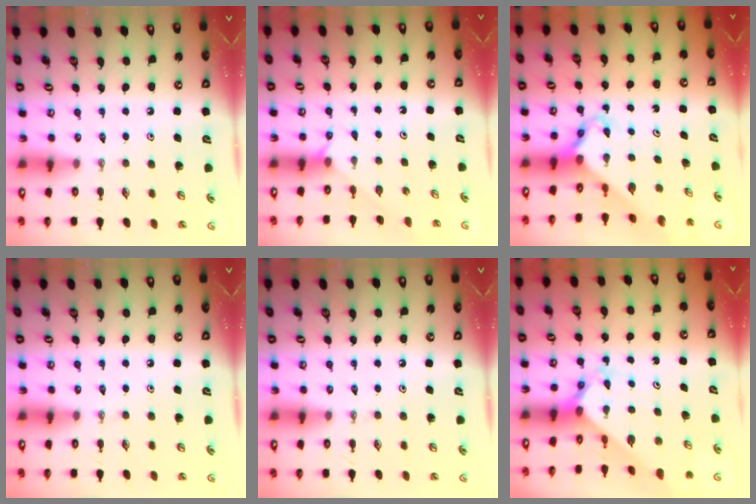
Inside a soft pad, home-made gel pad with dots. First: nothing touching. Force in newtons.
{"total": 2.0, "press": 1.9, "slide": 0.4}
{"total": 2.6, "press": 2.6, "slide": 0.2}
{"total": 0.0}
{"total": 0.0}
{"total": 2.4, "press": 2.4, "slide": 0.2}